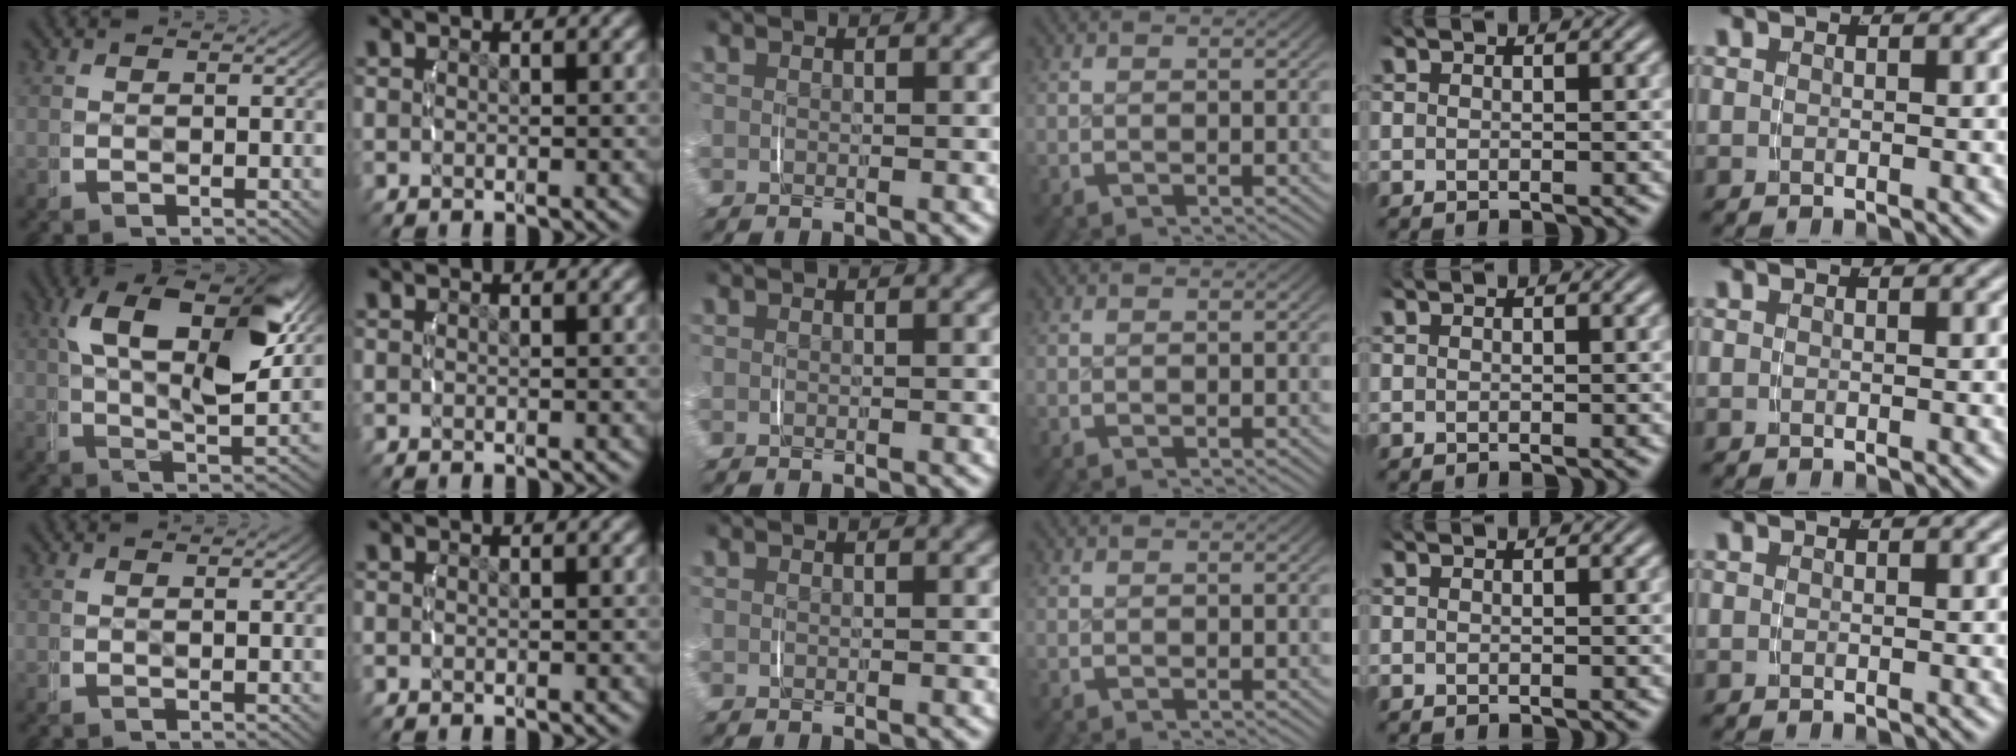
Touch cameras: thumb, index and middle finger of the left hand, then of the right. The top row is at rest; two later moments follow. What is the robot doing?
{"motion": "lift_and_place", "object": "jar lid"}